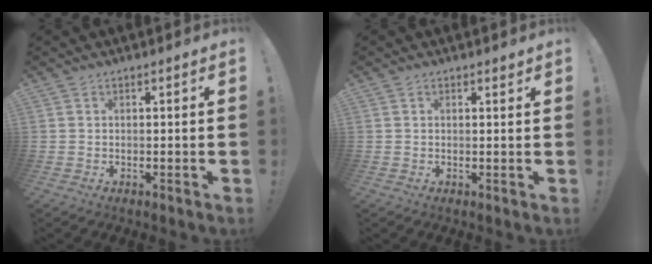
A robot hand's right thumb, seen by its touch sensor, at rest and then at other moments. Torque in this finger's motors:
{"motor_torque": [-0.03, 0.24, 0.18, 0.19, -0.01]}